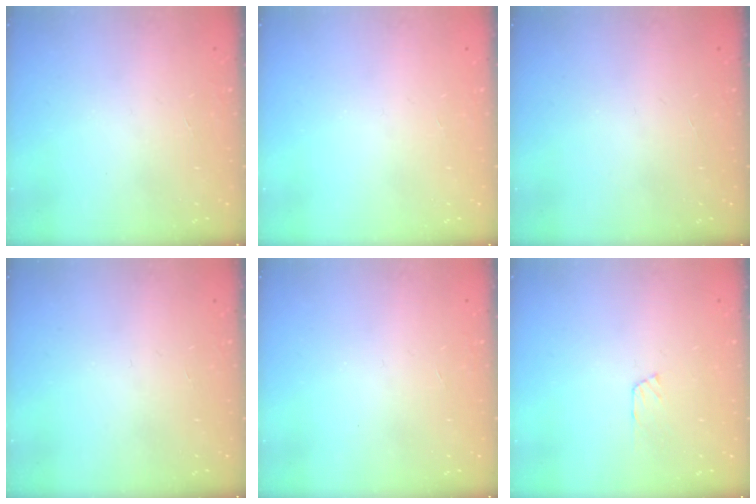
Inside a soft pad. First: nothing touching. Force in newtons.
{"total": 0.0}
{"total": 0.0}
{"total": 0.0}
{"total": 0.0}
{"total": 6.5, "press": 6.4, "slide": 0.7}